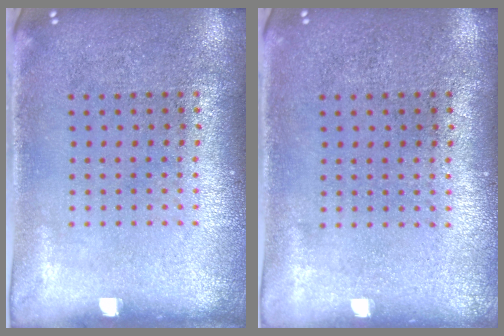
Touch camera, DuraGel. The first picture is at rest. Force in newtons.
{"total": 0.0}